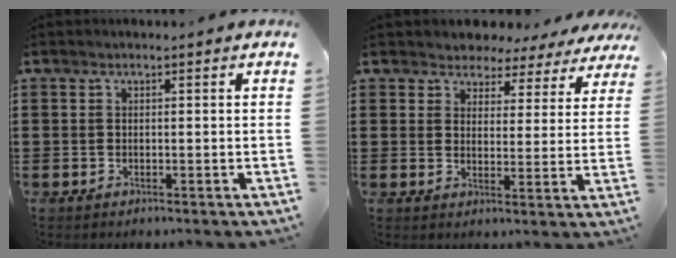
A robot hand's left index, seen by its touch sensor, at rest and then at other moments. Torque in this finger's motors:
{"motor_torque": [2.14, 0.00, 0.48, 0.03]}